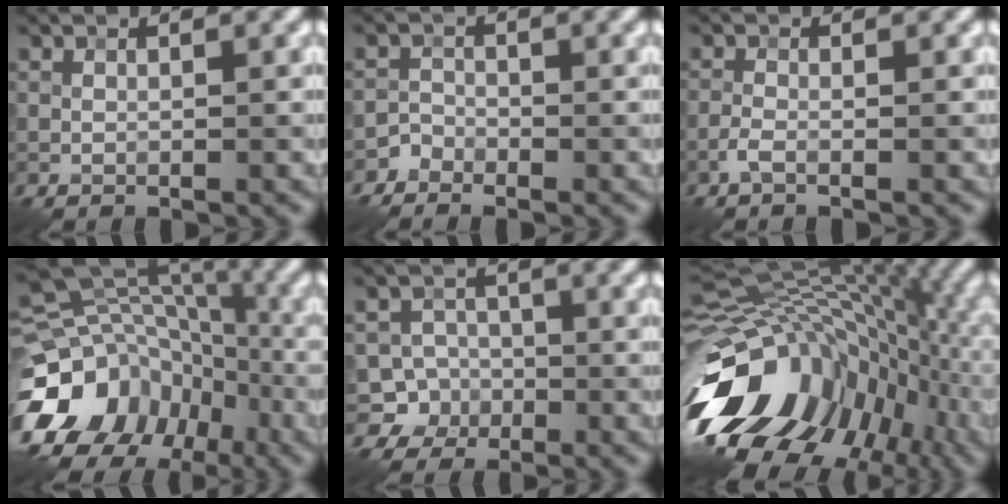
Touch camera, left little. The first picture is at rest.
{"total": 1.5, "force": [-1.4, 0.5, 0.0], "torque": [-0.004, 0.008, -0.031]}
{"total": 1.1, "force": [-0.7, 0.1, 0.9], "torque": [-0.024, 0.003, -0.018]}
{"total": 17.4, "force": [-8.2, 13.7, 6.9], "torque": [-0.157, -0.014, -0.131]}
{"total": 4.7, "force": [-2.0, 4.2, 0.3], "torque": [0.023, 0.001, -0.049]}
{"total": 16.2, "force": [-5.4, 11.0, 10.6], "torque": [-0.204, -0.004, -0.096]}